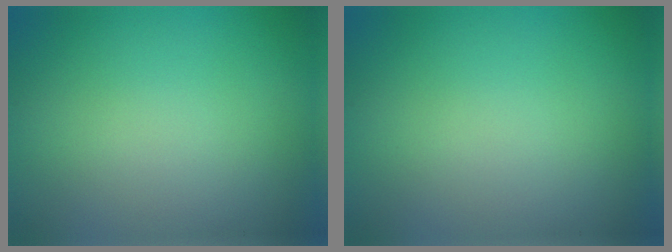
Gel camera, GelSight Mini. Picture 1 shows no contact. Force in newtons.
{"total": 0.0}